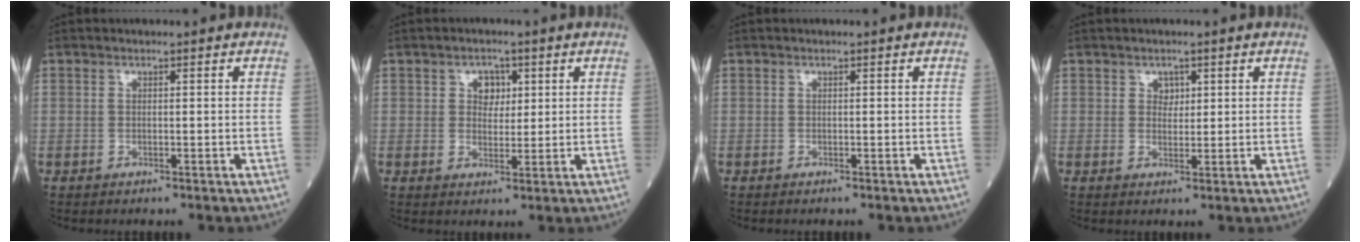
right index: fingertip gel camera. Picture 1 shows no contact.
{"total": 3.4, "force": [1.2, 2.4, 2.0], "torque": [-0.027, 0.004, 0.020]}
{"total": 0.0}
{"total": 1.8, "force": [0.8, 1.3, 0.9], "torque": [-0.009, -0.003, 0.013]}